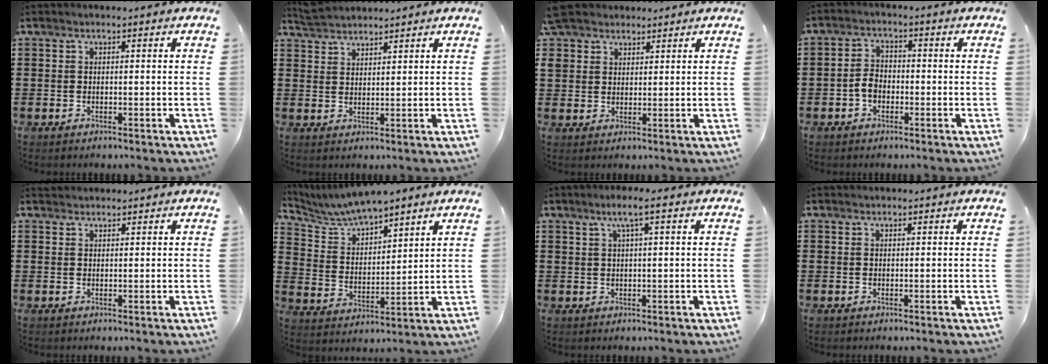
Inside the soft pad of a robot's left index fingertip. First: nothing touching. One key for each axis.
{"total": 3.1, "fx": 3.1, "fy": 0.2, "fz": 0.3, "tx": -0.016, "ty": -0.003, "tz": 0.060}
{"total": 5.0, "fx": 4.0, "fy": 3.0, "fz": 0.8, "tx": -0.035, "ty": 0.004, "tz": 0.076}
{"total": 3.2, "fx": -1.1, "fy": 2.1, "fz": 2.1, "tx": -0.055, "ty": -0.001, "tz": -0.026}
{"total": 1.2, "fx": 1.2, "fy": 0.2, "fz": 0.1, "tx": -0.003, "ty": 0.000, "tz": 0.023}
{"total": 5.7, "fx": 5.6, "fy": 0.6, "fz": 1.1, "tx": -0.048, "ty": -0.030, "tz": 0.097}
{"total": 2.7, "fx": 1.1, "fy": 0.0, "fz": 2.4, "tx": -0.049, "ty": 0.001, "tz": 0.017}
{"total": 0.0}